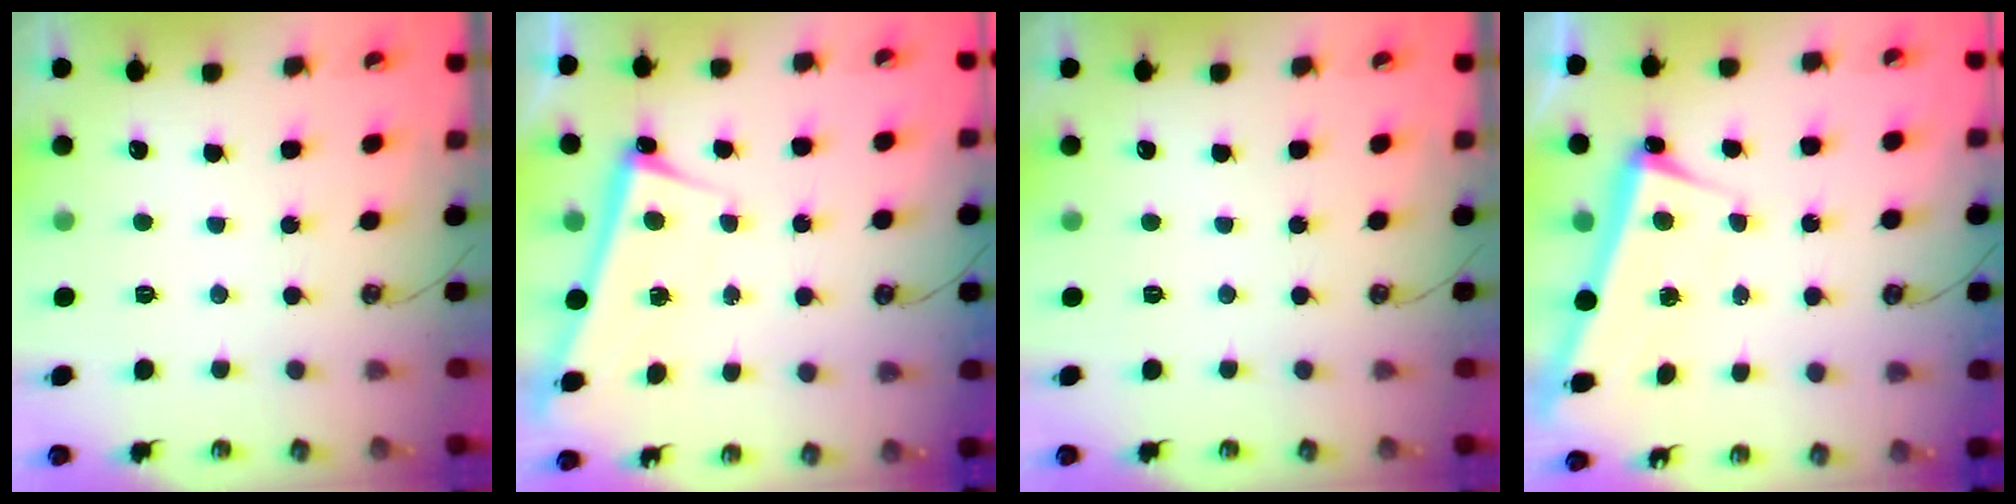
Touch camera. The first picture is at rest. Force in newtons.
{"total": 2.8, "press": 2.8, "slide": 0.5}
{"total": 0.0}
{"total": 3.3, "press": 3.2, "slide": 0.9}